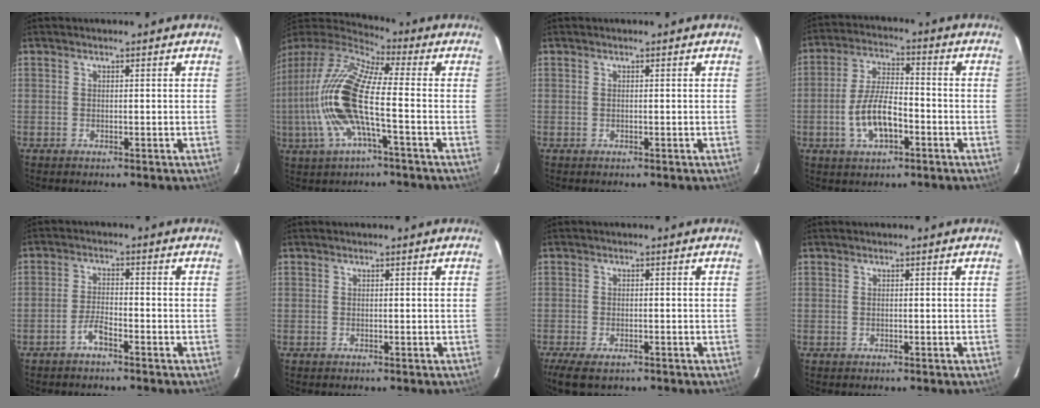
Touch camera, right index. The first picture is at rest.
{"total": 18.5, "force": [-2.6, 5.1, 17.6], "torque": [-0.350, 0.000, -0.061]}
{"total": 0.0}
{"total": 9.1, "force": [-3.3, 3.9, 7.5], "torque": [-0.156, 0.003, -0.056]}
{"total": 3.0, "force": [-2.3, 0.6, 1.8], "torque": [-0.047, 0.007, -0.047]}
{"total": 0.0}
{"total": 6.4, "force": [-4.5, 2.6, 3.8], "torque": [-0.093, -0.026, -0.079]}
{"total": 0.0}